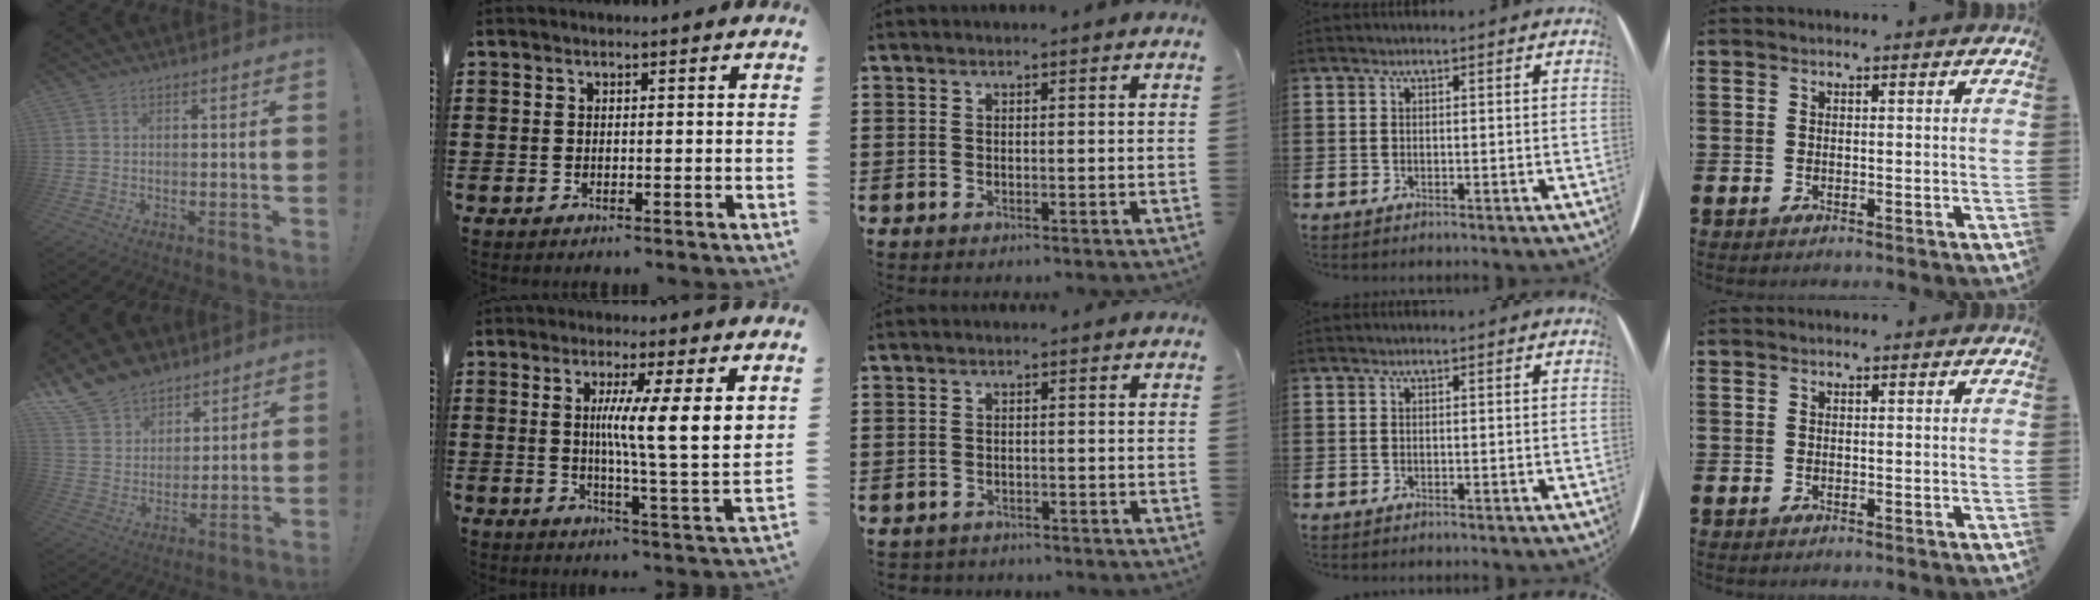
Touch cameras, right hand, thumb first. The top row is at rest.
{"thumb": {"total": 12.9, "force": [10.4, 7.2, 2.5], "torque": [-0.059, -0.079, 0.203]}, "index": {"total": 8.5, "force": [3.2, 0.0, 7.9], "torque": [-0.143, -0.022, 0.047]}, "middle": {"total": 1.2, "force": [-1.2, 0.2, -0.2], "torque": [-0.001, 0.002, -0.027]}}